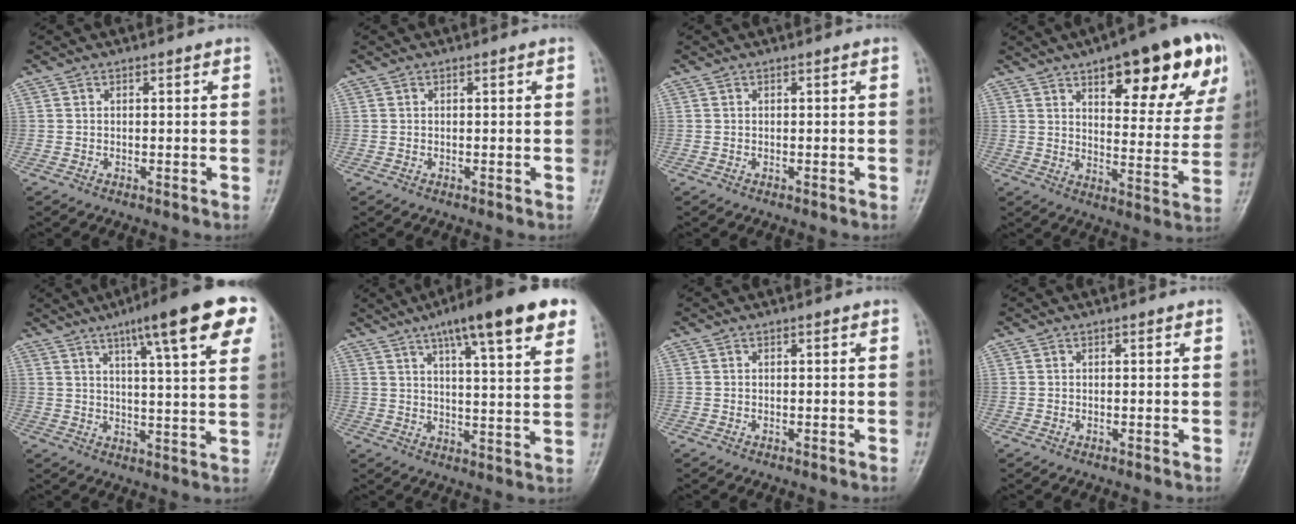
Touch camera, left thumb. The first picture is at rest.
{"total": 0.0}
{"total": 0.0}
{"total": 23.2, "force": [11.8, 8.2, 18.1], "torque": [-0.201, -0.027, 0.164]}
{"total": 18.4, "force": [9.8, 3.0, 15.3], "torque": [-0.197, -0.017, 0.133]}
{"total": 18.4, "force": [10.9, 3.6, 14.3], "torque": [-0.190, -0.020, 0.155]}
{"total": 0.0}
{"total": 0.0}